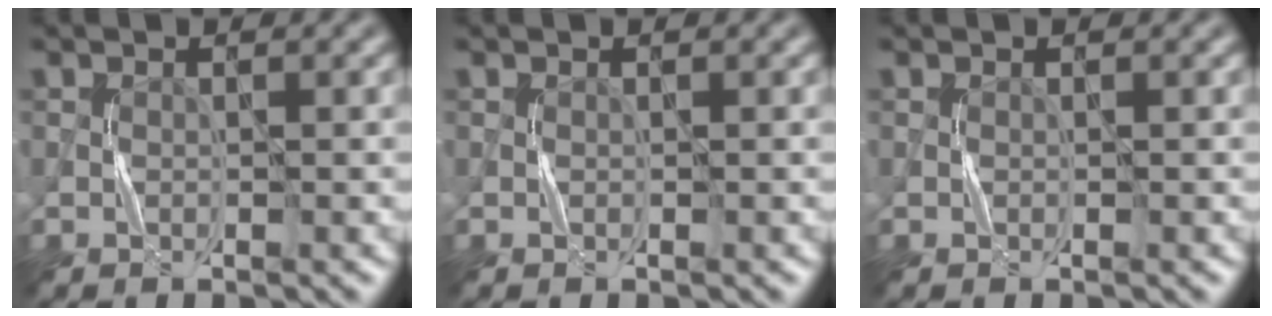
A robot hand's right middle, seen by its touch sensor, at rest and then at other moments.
{"total": 0.0}
{"total": 0.0}